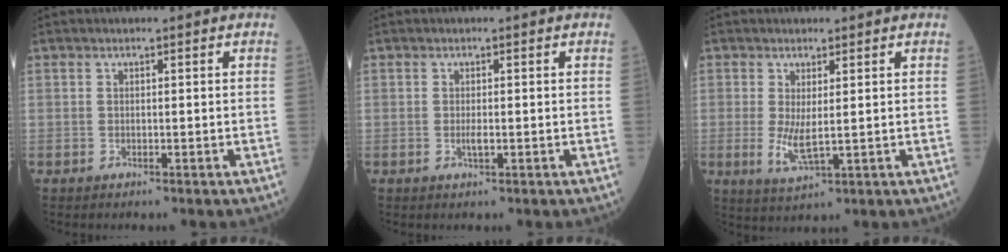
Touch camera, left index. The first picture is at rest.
{"total": 1.1, "force": [-0.3, 0.2, 1.0], "torque": [-0.020, -0.005, -0.005]}
{"total": 4.1, "force": [0.0, 1.0, 4.0], "torque": [-0.084, -0.013, 0.007]}